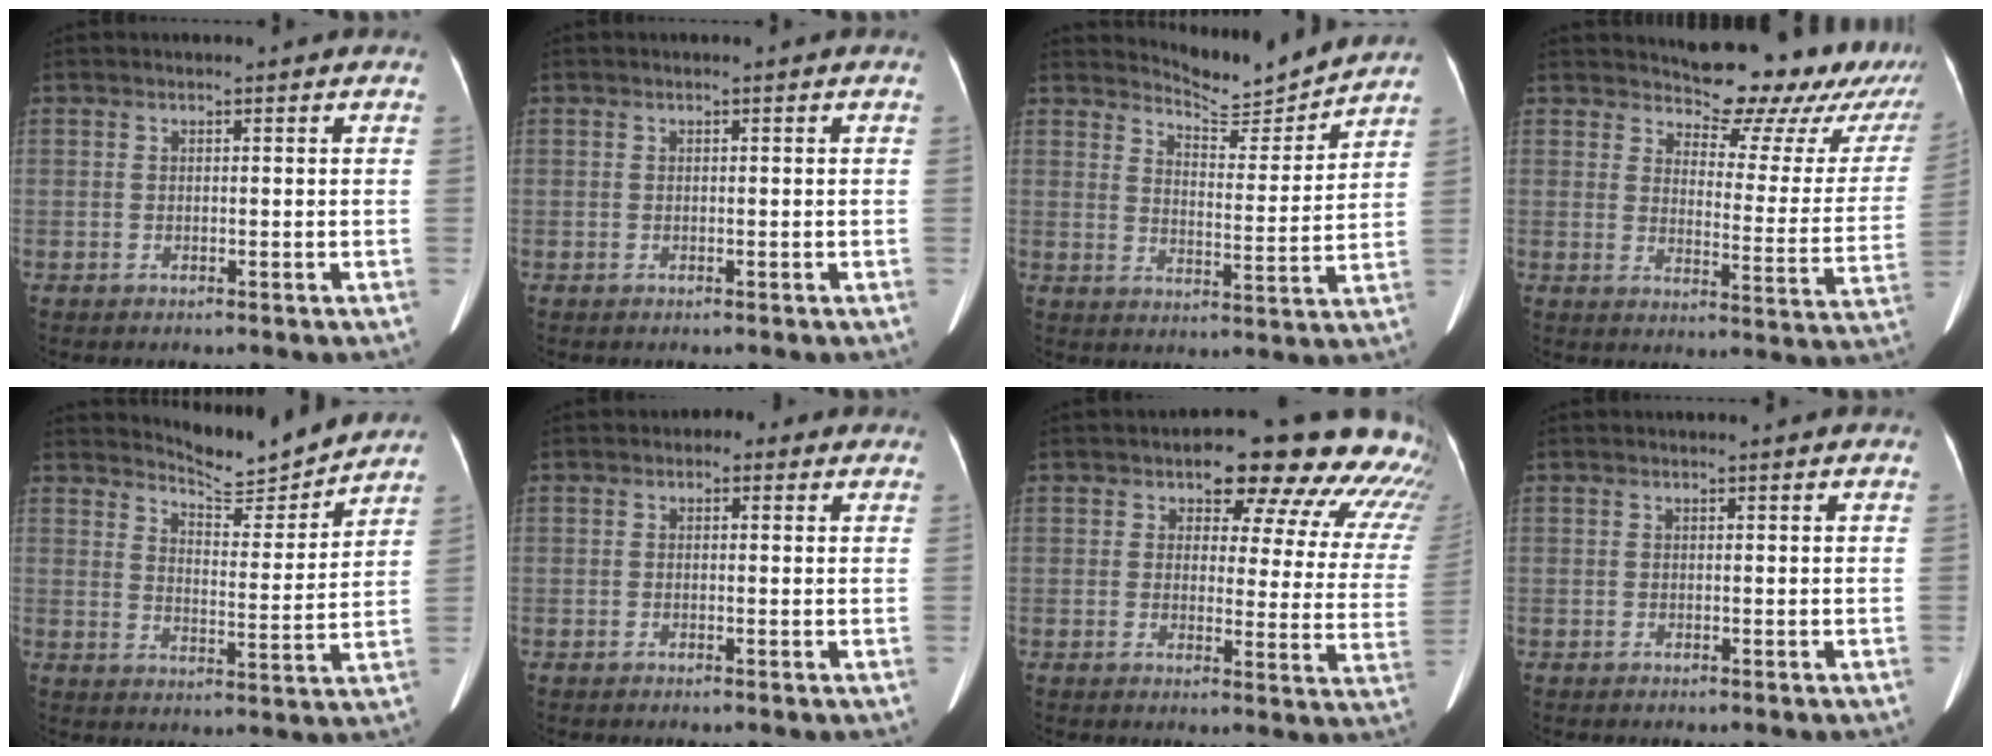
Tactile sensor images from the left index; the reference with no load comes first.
{"total": 0.0}
{"total": 9.2, "force": [9.2, 0.1, 0.4], "torque": [-0.018, -0.016, 0.133]}
{"total": 17.4, "force": [15.9, 4.8, 5.2], "torque": [-0.039, -0.065, 0.161]}
{"total": 9.8, "force": [9.7, 0.4, 1.1], "torque": [-0.026, -0.016, 0.140]}
{"total": 2.2, "force": [1.0, 1.6, 1.2], "torque": [-0.014, 0.017, 0.006]}
{"total": 16.8, "force": [14.1, 5.8, 6.9], "torque": [-0.049, -0.031, 0.130]}
{"total": 0.0}